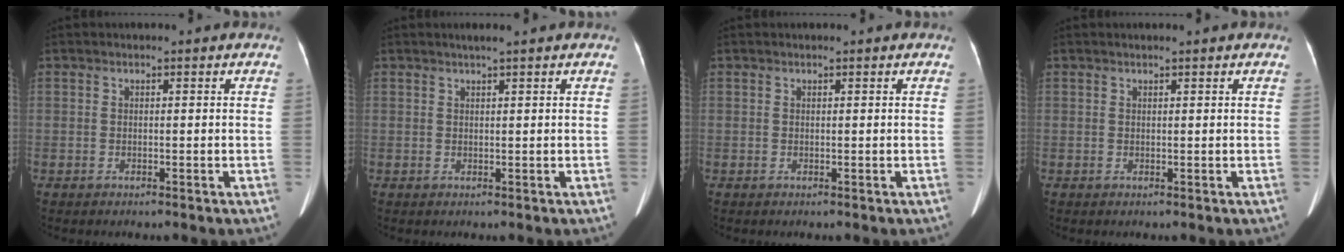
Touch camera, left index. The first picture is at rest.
{"total": 1.7, "force": [1.2, -0.3, 1.1], "torque": [-0.017, 0.008, 0.021]}
{"total": 0.0}
{"total": 0.9, "force": [0.8, -0.2, 0.4], "torque": [-0.008, 0.010, 0.015]}